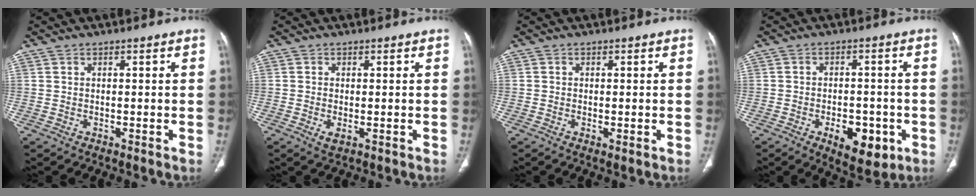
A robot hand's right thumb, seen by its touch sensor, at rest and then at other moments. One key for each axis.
{"total": 1.9, "fx": -0.6, "fy": 0.9, "fz": 1.6, "tx": -0.033, "ty": -0.005, "tz": -0.007}
{"total": 1.2, "fx": -0.3, "fy": 0.4, "fz": 1.0, "tx": -0.023, "ty": -0.005, "tz": -0.005}
{"total": 9.4, "fx": -3.6, "fy": 5.0, "fz": 7.0, "tx": -0.075, "ty": 0.010, "tz": -0.041}